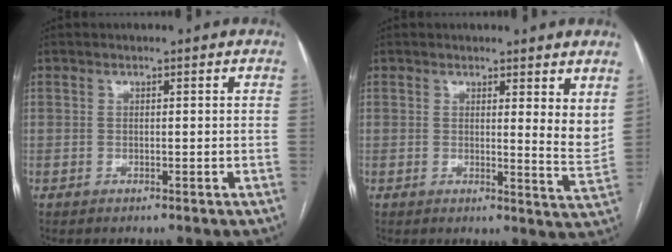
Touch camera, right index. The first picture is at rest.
{"total": 5.3, "force": [3.2, 0.5, 4.2], "torque": [-0.054, -0.030, 0.037]}